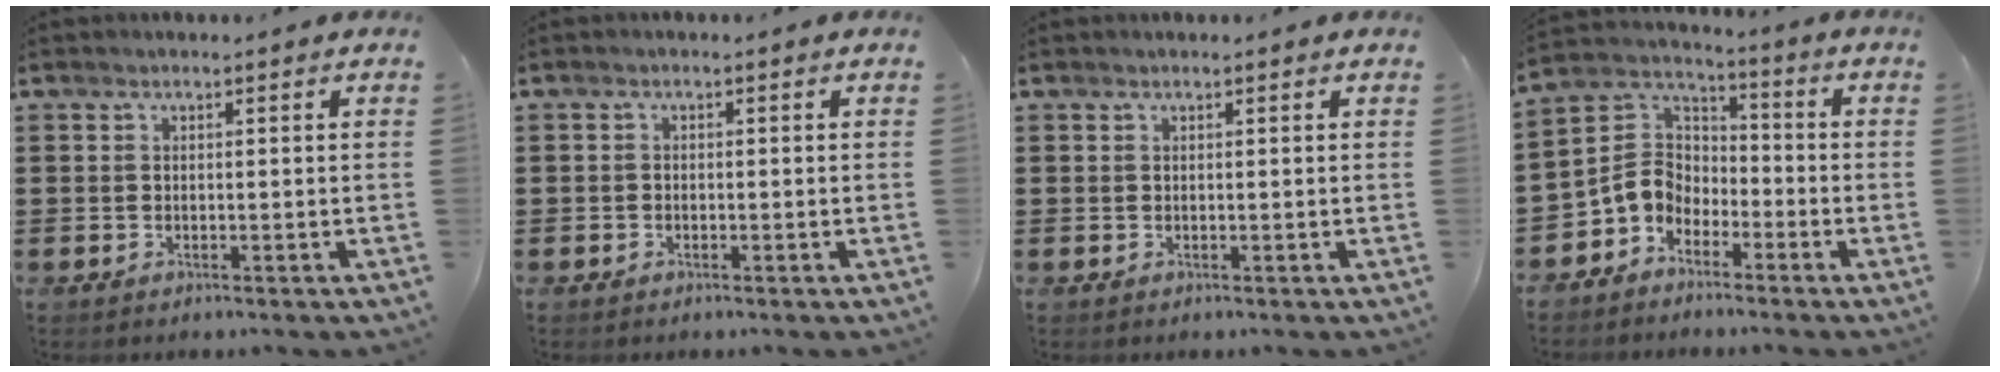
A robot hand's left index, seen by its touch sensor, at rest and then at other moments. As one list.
[{"total": 0.8, "force": [-0.6, 0.5, 0.1], "torque": [-0.004, 0.002, -0.014]}, {"total": 0.0}, {"total": 6.3, "force": [-3.3, 4.9, 2.2], "torque": [-0.078, 0.006, -0.074]}]